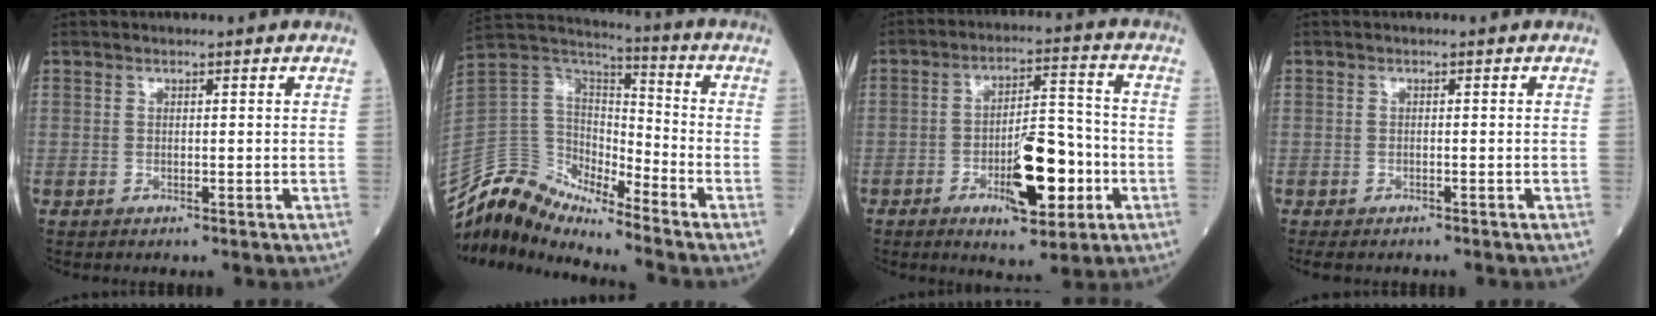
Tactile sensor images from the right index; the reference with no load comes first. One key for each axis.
{"total": 11.6, "fx": -11.2, "fy": 2.7, "fz": 1.9, "tx": -0.053, "ty": 0.075, "tz": -0.219}
{"total": 11.0, "fx": -3.9, "fy": 3.3, "fz": 9.8, "tx": -0.160, "ty": 0.008, "tz": -0.055}
{"total": 2.4, "fx": -2.0, "fy": 1.0, "fz": 0.9, "tx": -0.013, "ty": -0.002, "tz": -0.025}